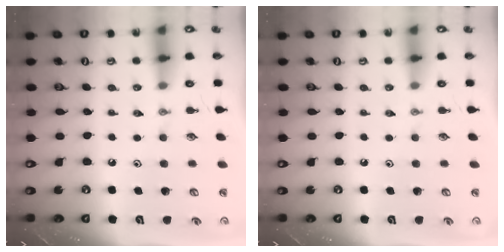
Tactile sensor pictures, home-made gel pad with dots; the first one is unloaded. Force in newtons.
{"total": 0.0}